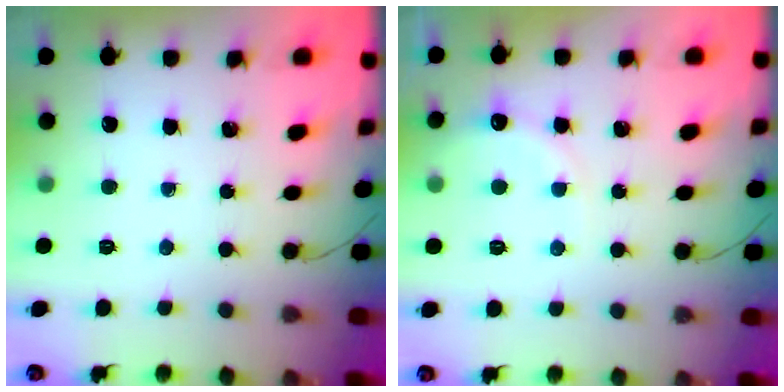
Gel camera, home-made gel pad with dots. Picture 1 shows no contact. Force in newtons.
{"total": 7.3, "press": 7.2, "slide": 1.3}